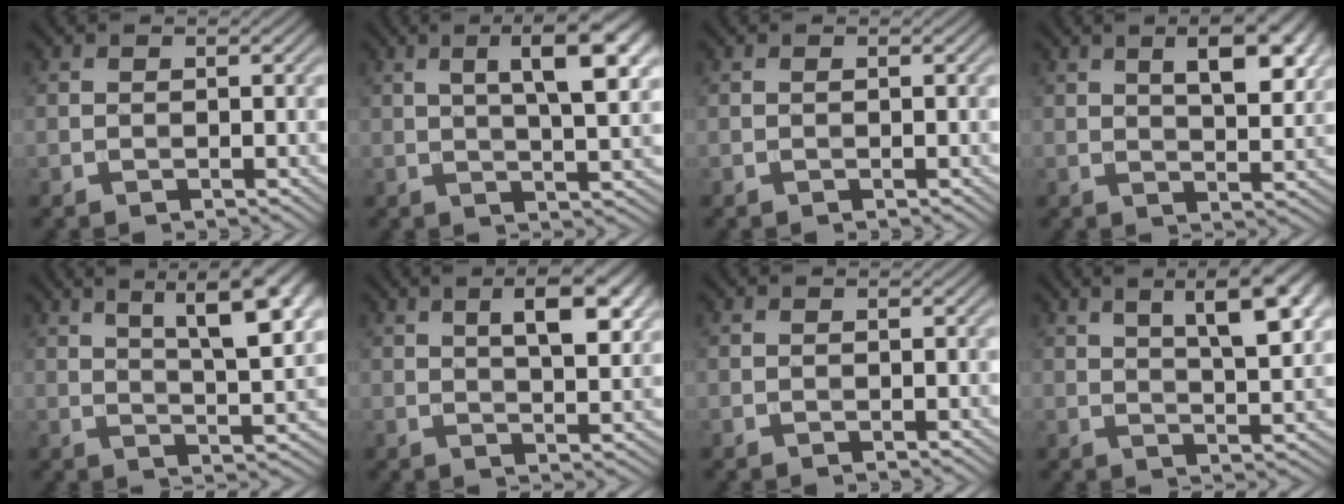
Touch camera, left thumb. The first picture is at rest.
{"total": 9.1, "force": [2.8, 2.2, 8.4], "torque": [-0.125, 0.013, 0.043]}
{"total": 0.0}
{"total": 8.2, "force": [3.0, 3.1, 6.9], "torque": [-0.102, 0.009, 0.044]}
{"total": 12.9, "force": [6.1, 3.9, 10.7], "torque": [-0.146, 0.015, 0.086]}
{"total": 7.6, "force": [2.7, 2.7, 6.6], "torque": [-0.099, 0.008, 0.040]}
{"total": 0.0}
{"total": 10.1, "force": [4.3, 3.0, 8.7], "torque": [-0.125, 0.011, 0.059]}